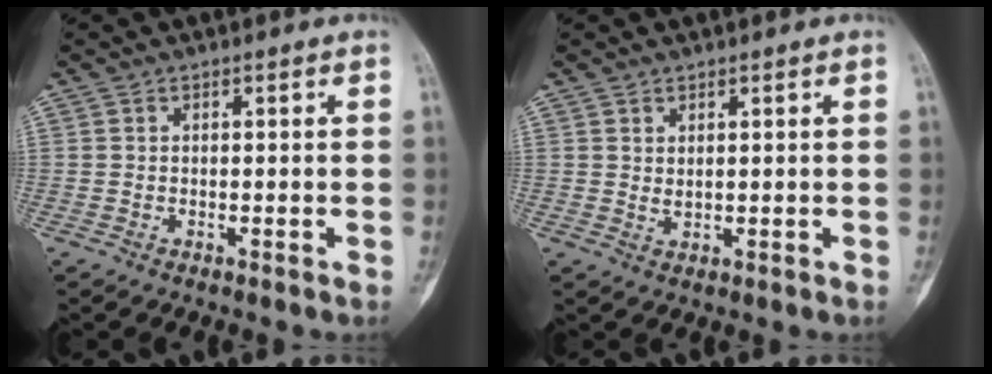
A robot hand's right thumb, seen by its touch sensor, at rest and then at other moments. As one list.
[{"total": 1.3, "force": [0.6, 0.6, 1.0], "torque": [-0.016, -0.008, 0.016]}]